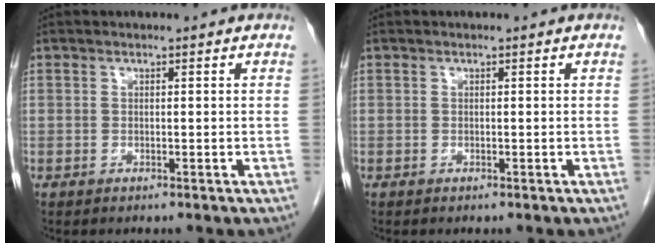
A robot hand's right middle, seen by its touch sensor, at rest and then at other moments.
{"total": 0.0}